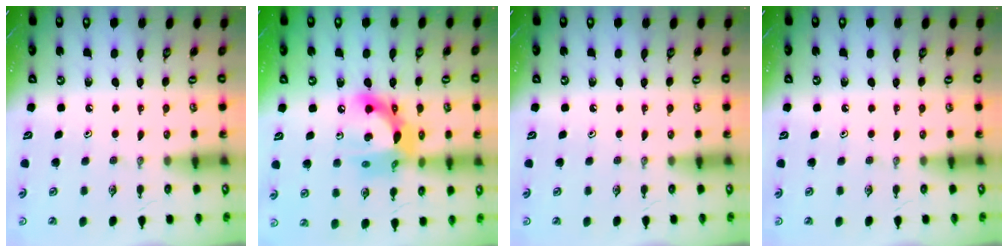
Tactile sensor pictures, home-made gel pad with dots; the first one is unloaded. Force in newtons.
{"total": 15.3, "press": 15.3, "slide": 1.3}
{"total": 0.0}
{"total": 0.0}